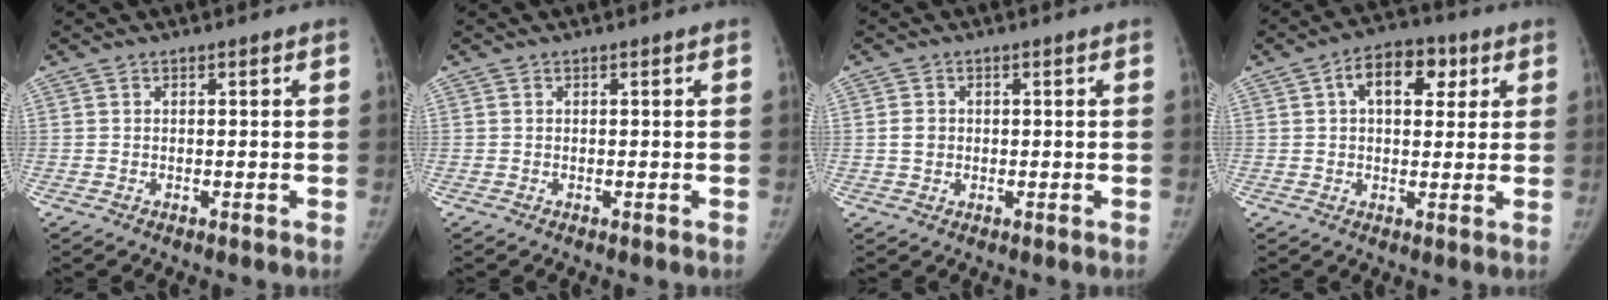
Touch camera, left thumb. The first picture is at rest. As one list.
[{"total": 0.0}, {"total": 2.4, "force": [0.1, 2.0, 1.2], "torque": [-0.016, 0.003, 0.002]}, {"total": 9.6, "force": [3.2, 5.9, 6.9], "torque": [-0.074, 0.009, 0.040]}]